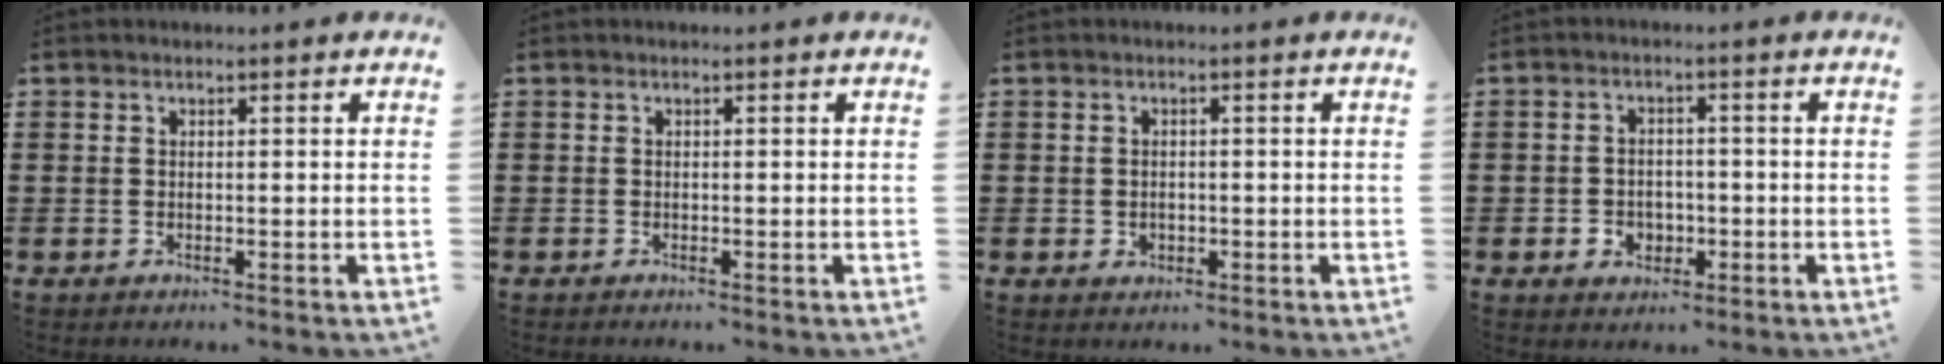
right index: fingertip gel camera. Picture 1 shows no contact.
{"total": 0.0}
{"total": 1.2, "force": [-0.2, 1.0, 0.7], "torque": [-0.016, 0.005, -0.005]}
{"total": 2.8, "force": [-1.1, 2.4, 1.1], "torque": [-0.027, 0.004, -0.024]}